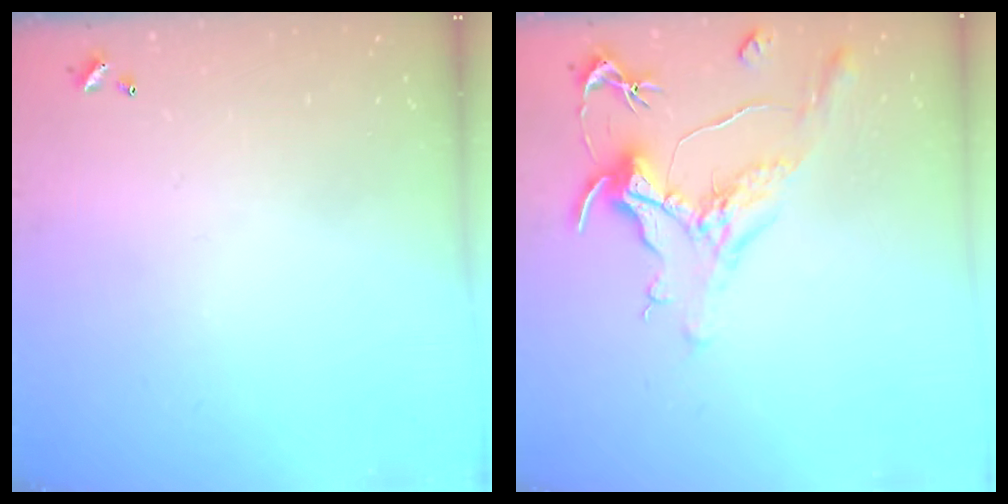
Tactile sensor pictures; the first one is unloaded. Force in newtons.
{"total": 1.3, "press": 1.1, "slide": 0.7}